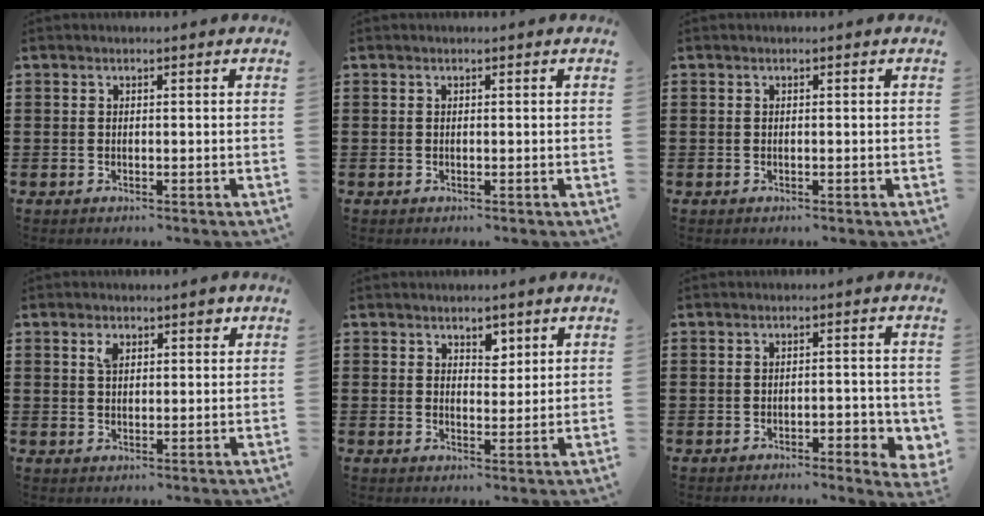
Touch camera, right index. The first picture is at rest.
{"total": 0.0}
{"total": 0.0}
{"total": 2.9, "force": [1.6, 1.5, 1.9], "torque": [-0.027, -0.001, 0.025]}
{"total": 3.0, "force": [2.2, 1.7, 1.0], "torque": [-0.018, 0.006, 0.040]}
{"total": 3.1, "force": [-1.4, 1.0, 2.6], "torque": [-0.043, 0.004, -0.025]}